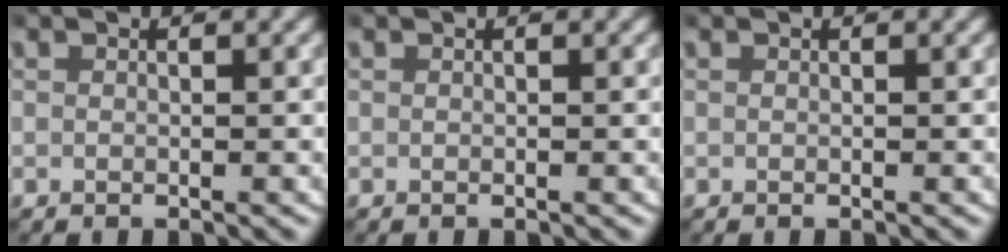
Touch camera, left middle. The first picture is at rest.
{"total": 0.0}
{"total": 0.0}